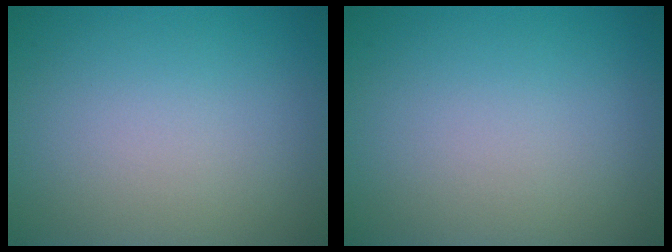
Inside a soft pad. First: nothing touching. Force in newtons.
{"total": 0.0}